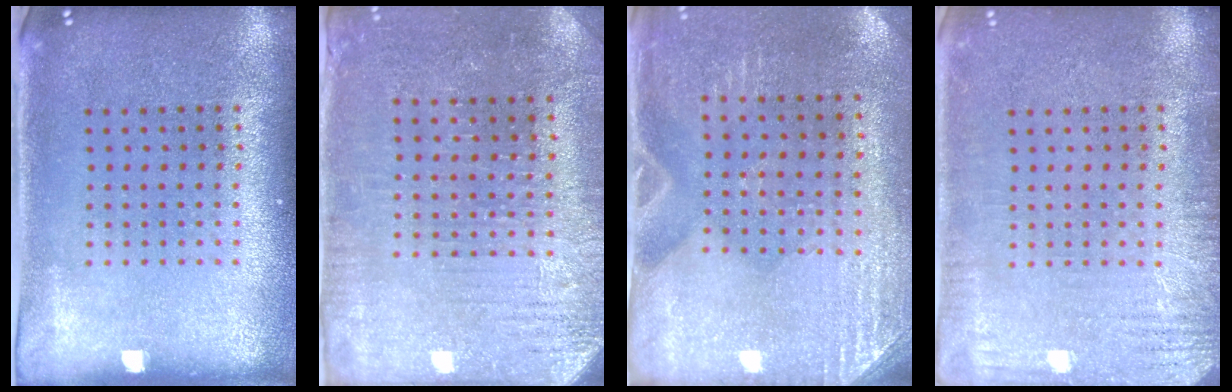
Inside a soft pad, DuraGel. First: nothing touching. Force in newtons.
{"total": 3.0, "press": 2.9, "slide": 0.7}
{"total": 2.9, "press": 2.6, "slide": 1.2}
{"total": 2.9, "press": 2.9, "slide": 0.4}